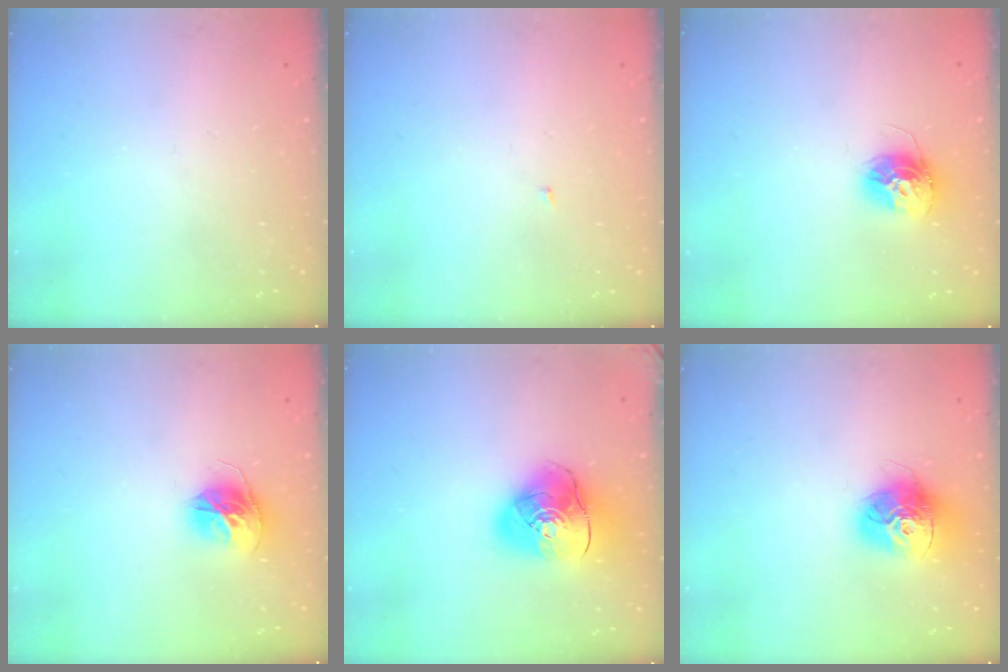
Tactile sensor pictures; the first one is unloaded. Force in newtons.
{"total": 1.8, "press": 1.8, "slide": 0.2}
{"total": 12.4, "press": 12.4, "slide": 1.0}
{"total": 12.0, "press": 12.0, "slide": 1.2}
{"total": 15.1, "press": 14.9, "slide": 2.2}
{"total": 15.2, "press": 15.2, "slide": 1.3}